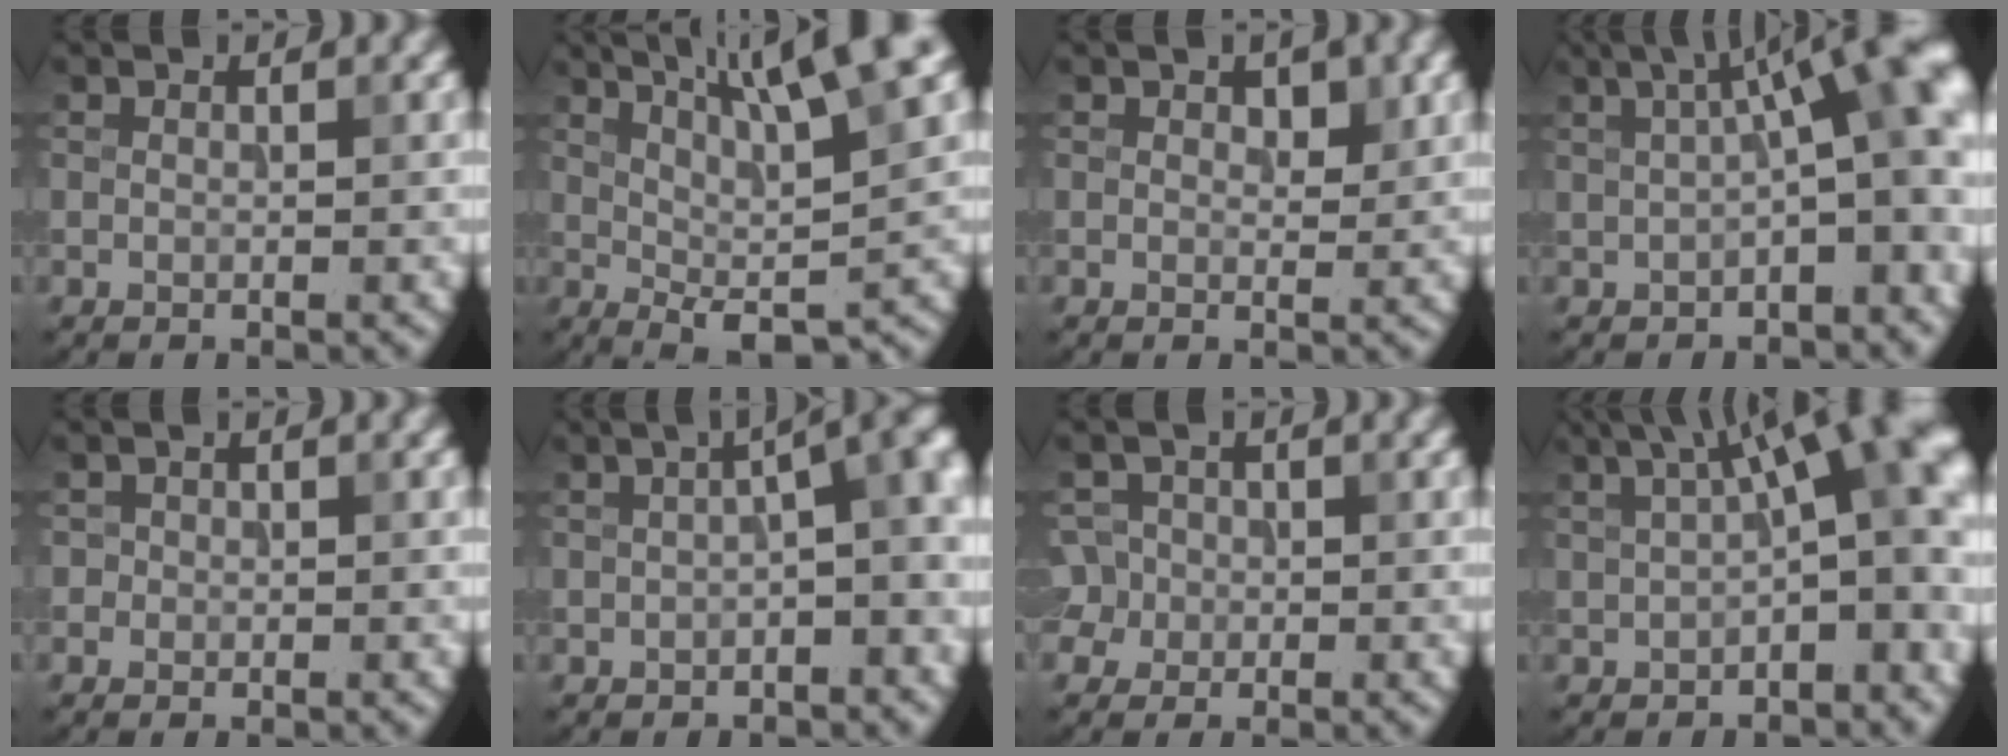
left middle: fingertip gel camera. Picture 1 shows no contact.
{"total": 9.6, "force": [4.2, 1.8, 8.5], "torque": [-0.113, 0.015, 0.068]}
{"total": 1.4, "force": [0.7, 0.8, 0.9], "torque": [-0.009, -0.002, 0.012]}
{"total": 10.9, "force": [1.6, 3.7, 10.1], "torque": [-0.121, 0.026, 0.016]}
{"total": 0.8, "force": [-0.1, 0.8, 0.1], "torque": [0.004, -0.002, -0.003]}
{"total": 6.2, "force": [0.2, 2.0, 5.8], "torque": [-0.062, 0.017, 0.000]}
{"total": 3.5, "force": [-1.1, 3.2, 0.8], "torque": [-0.002, 0.012, -0.027]}
{"total": 11.0, "force": [2.2, 3.8, 10.1], "torque": [-0.119, 0.027, 0.023]}